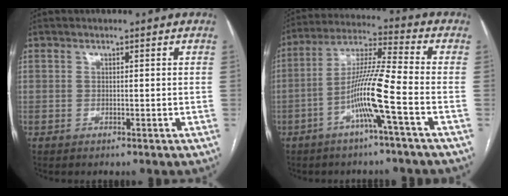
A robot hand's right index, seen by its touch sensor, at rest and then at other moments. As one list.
[{"total": 10.6, "force": [-4.0, -1.0, 9.8], "torque": [-0.190, 0.009, -0.080]}]